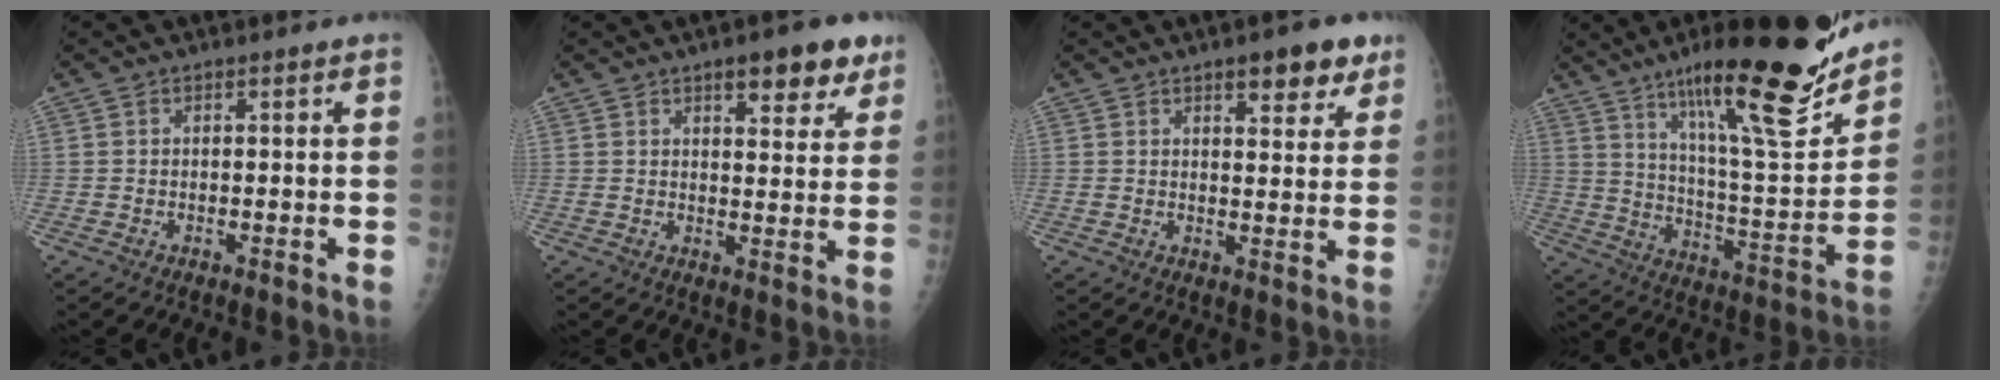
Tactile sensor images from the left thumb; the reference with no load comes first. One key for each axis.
{"total": 8.5, "fx": 5.5, "fy": 3.2, "fz": 5.6, "tx": -0.044, "ty": -0.024, "tz": 0.072}
{"total": 7.2, "fx": 4.7, "fy": 2.7, "fz": 4.7, "tx": -0.033, "ty": -0.020, "tz": 0.061}
{"total": 25.0, "fx": 17.4, "fy": 4.4, "fz": 17.4, "tx": -0.247, "ty": -0.086, "tz": 0.284}